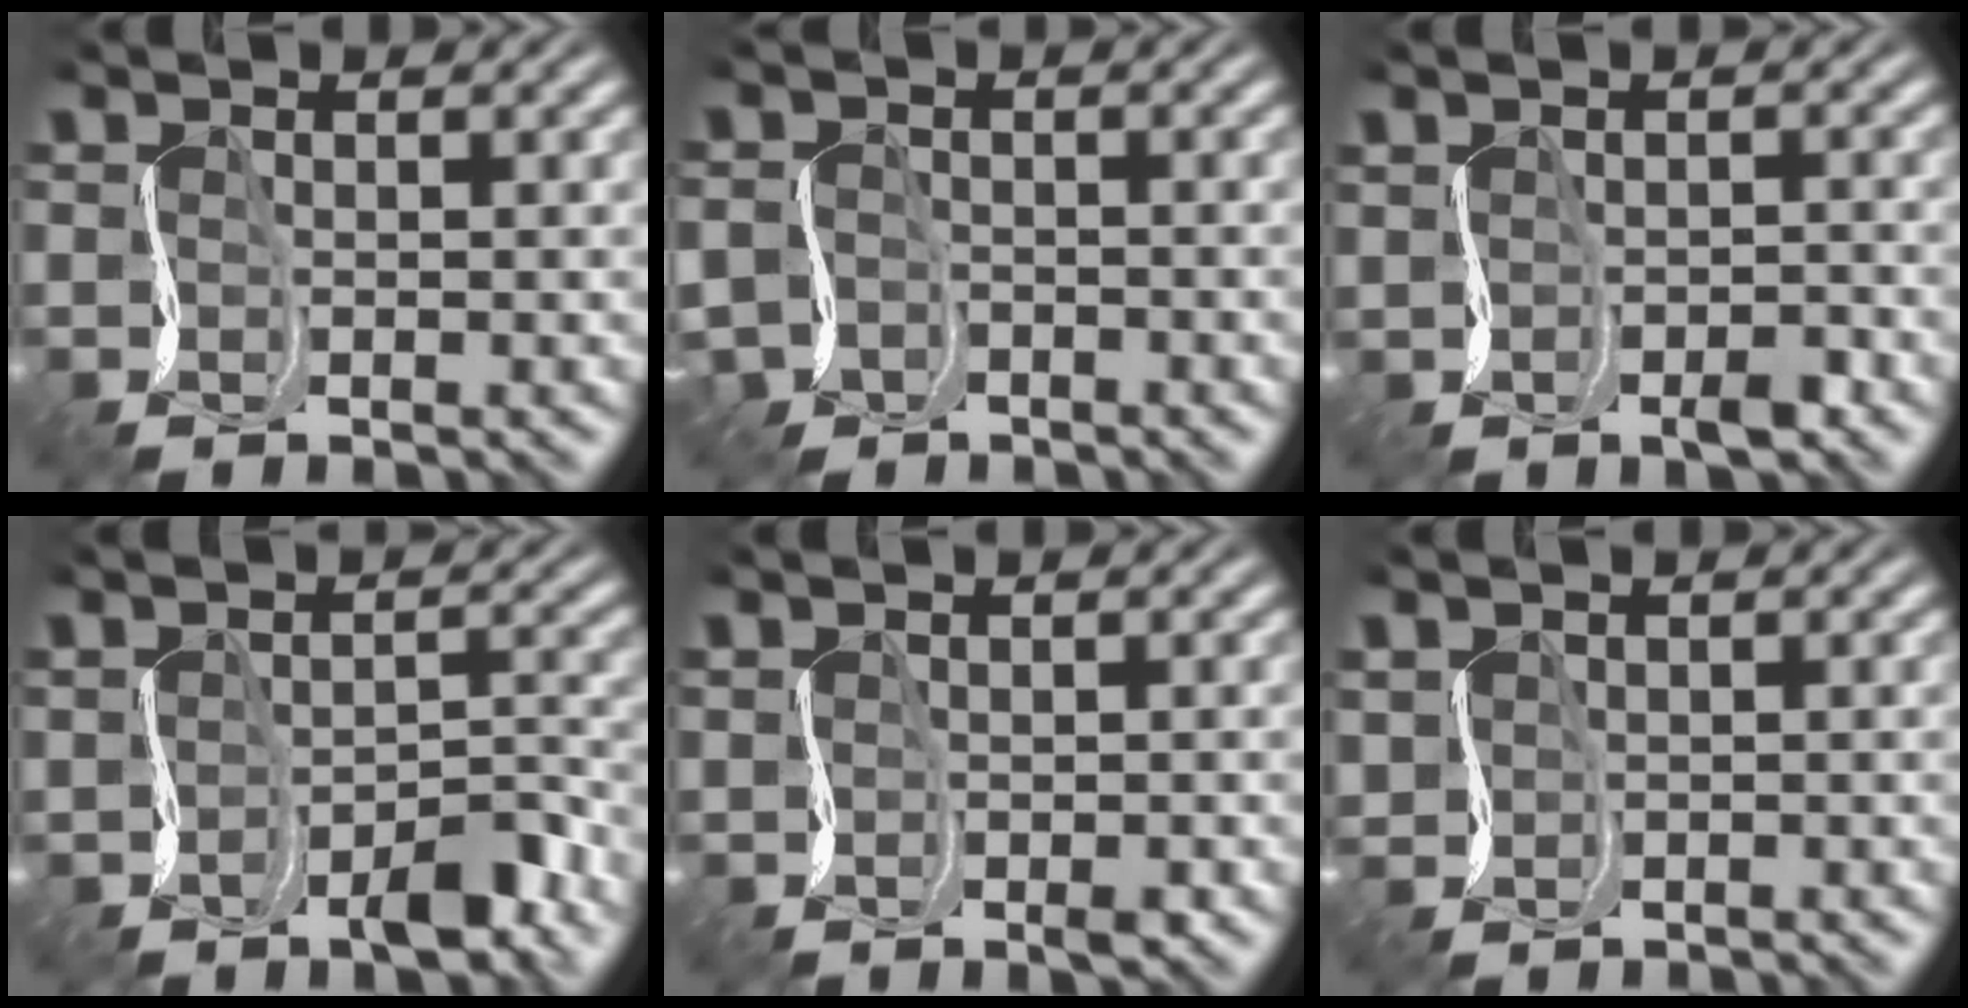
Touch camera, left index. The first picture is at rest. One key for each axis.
{"total": 5.0, "fx": -3.1, "fy": 3.5, "fz": 1.7, "tx": -0.015, "ty": -0.014, "tz": -0.059}
{"total": 2.5, "fx": -1.0, "fy": 1.3, "fz": 1.8, "tx": -0.030, "ty": -0.006, "tz": -0.017}
{"total": 4.4, "fx": -2.2, "fy": 2.0, "fz": 3.2, "tx": -0.044, "ty": -0.002, "tz": -0.038}
{"total": 1.8, "fx": -0.4, "fy": 1.0, "fz": 1.5, "tx": -0.025, "ty": -0.006, "tz": 0.000}
{"total": 1.1, "fx": 0.1, "fy": 1.0, "fz": 0.5, "tx": -0.018, "ty": -0.003, "tz": 0.004}